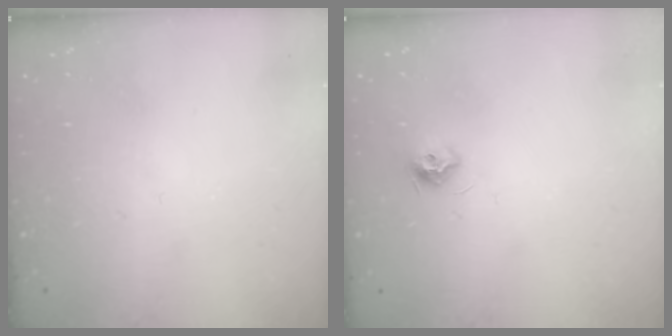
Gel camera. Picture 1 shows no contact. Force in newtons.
{"total": 7.0, "press": 6.9, "slide": 0.4}